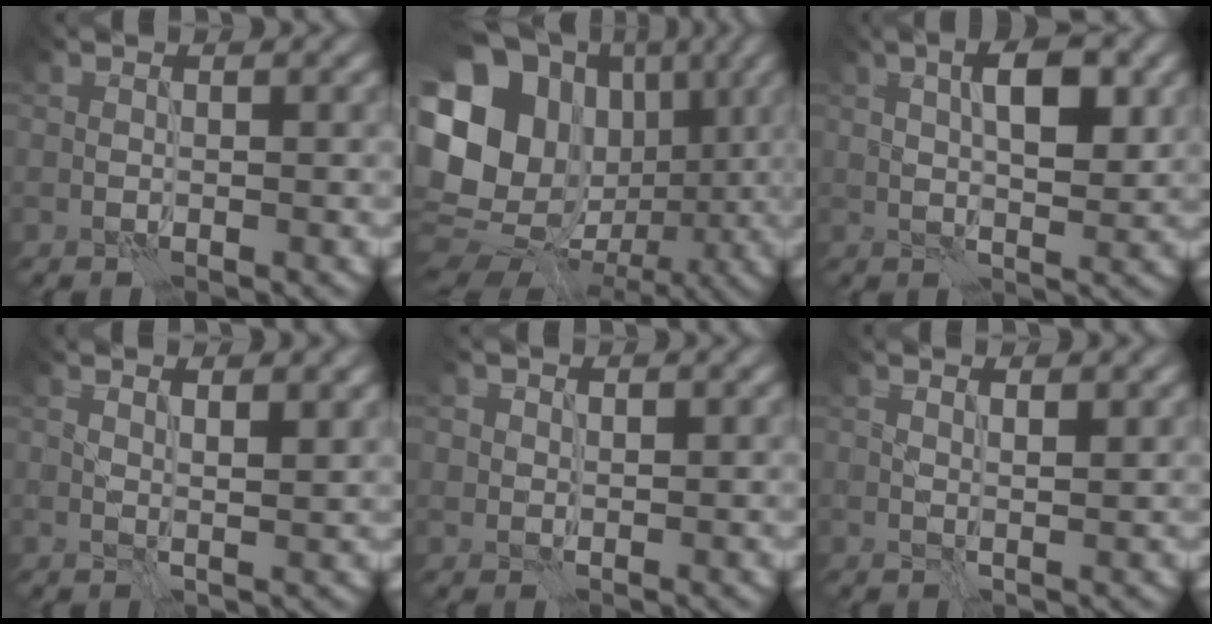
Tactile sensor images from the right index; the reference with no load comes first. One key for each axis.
{"total": 22.0, "fx": 1.9, "fy": 19.2, "fz": 10.6, "tx": -0.233, "ty": 0.024, "tz": 0.006}
{"total": 5.4, "fx": 1.5, "fy": 2.0, "fz": 4.8, "tx": -0.077, "ty": 0.007, "tz": 0.024}
{"total": 3.2, "fx": 1.8, "fy": 0.9, "fz": 2.5, "tx": -0.026, "ty": 0.004, "tz": 0.019}
{"total": 1.4, "fx": 0.8, "fy": 1.1, "fz": 0.4, "tx": -0.009, "ty": -0.001, "tz": 0.013}
{"total": 1.8, "fx": 1.1, "fy": 0.3, "fz": 1.4, "tx": -0.019, "ty": -0.002, "tz": 0.016}